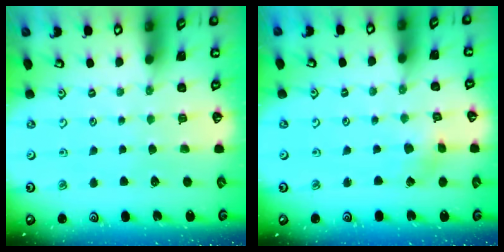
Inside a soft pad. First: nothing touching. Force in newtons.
{"total": 2.3, "press": 2.3, "slide": 0.3}